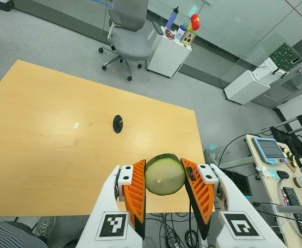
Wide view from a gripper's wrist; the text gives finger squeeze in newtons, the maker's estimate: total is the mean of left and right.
{"total": 11.1, "left": 10.2, "right": 11.9}